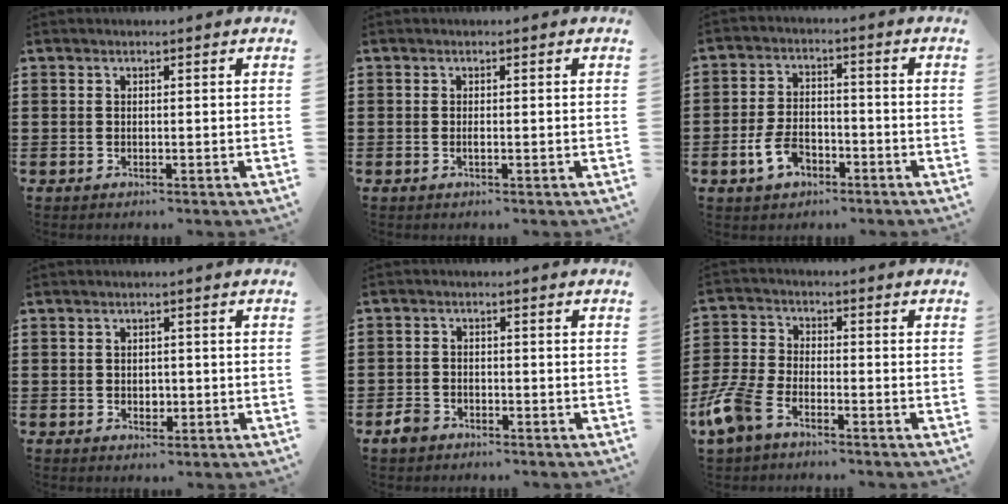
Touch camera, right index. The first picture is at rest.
{"total": 0.5, "force": [-0.1, 0.1, 0.5], "torque": [-0.009, -0.003, -0.002]}
{"total": 5.3, "force": [-2.7, 3.2, 3.4], "torque": [-0.077, 0.003, -0.052]}
{"total": 1.6, "force": [-0.3, 1.2, 0.9], "torque": [-0.021, 0.002, -0.006]}
{"total": 2.3, "force": [-1.6, 1.4, 0.7], "torque": [-0.029, -0.002, -0.037]}
{"total": 6.5, "force": [-4.7, 2.5, 3.8], "torque": [-0.116, -0.012, -0.099]}